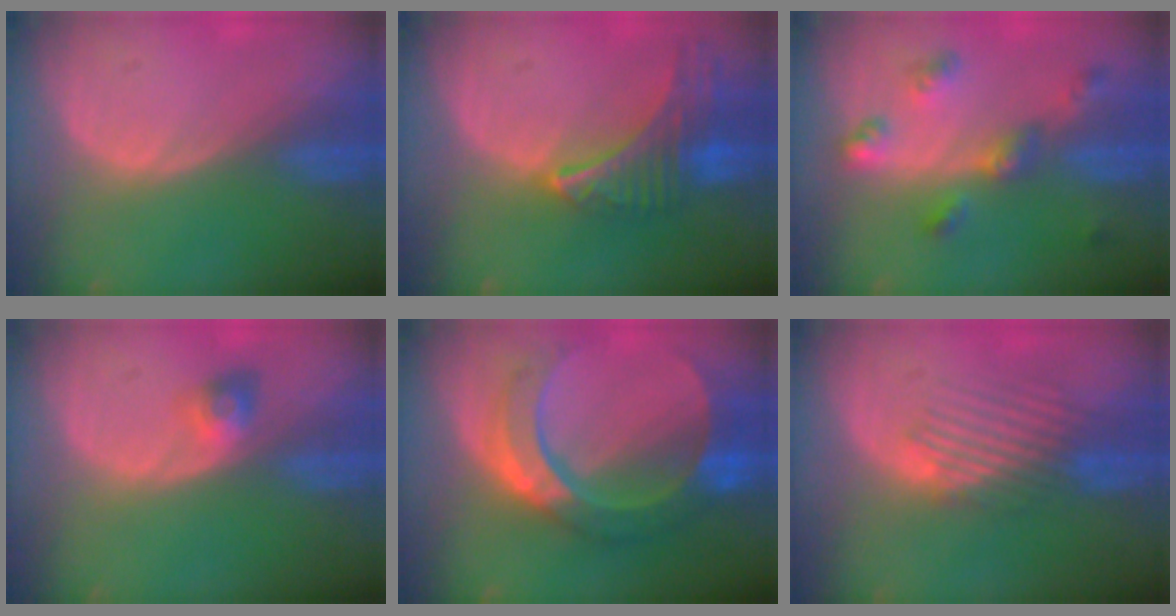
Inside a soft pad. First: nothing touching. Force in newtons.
{"total": 9.0, "press": 7.9, "slide": 4.3}
{"total": 6.6, "press": 5.8, "slide": 3.2}
{"total": 3.0, "press": 2.7, "slide": 1.3}
{"total": 11.0, "press": 11.0, "slide": 0.9}
{"total": 5.4, "press": 5.1, "slide": 1.7}